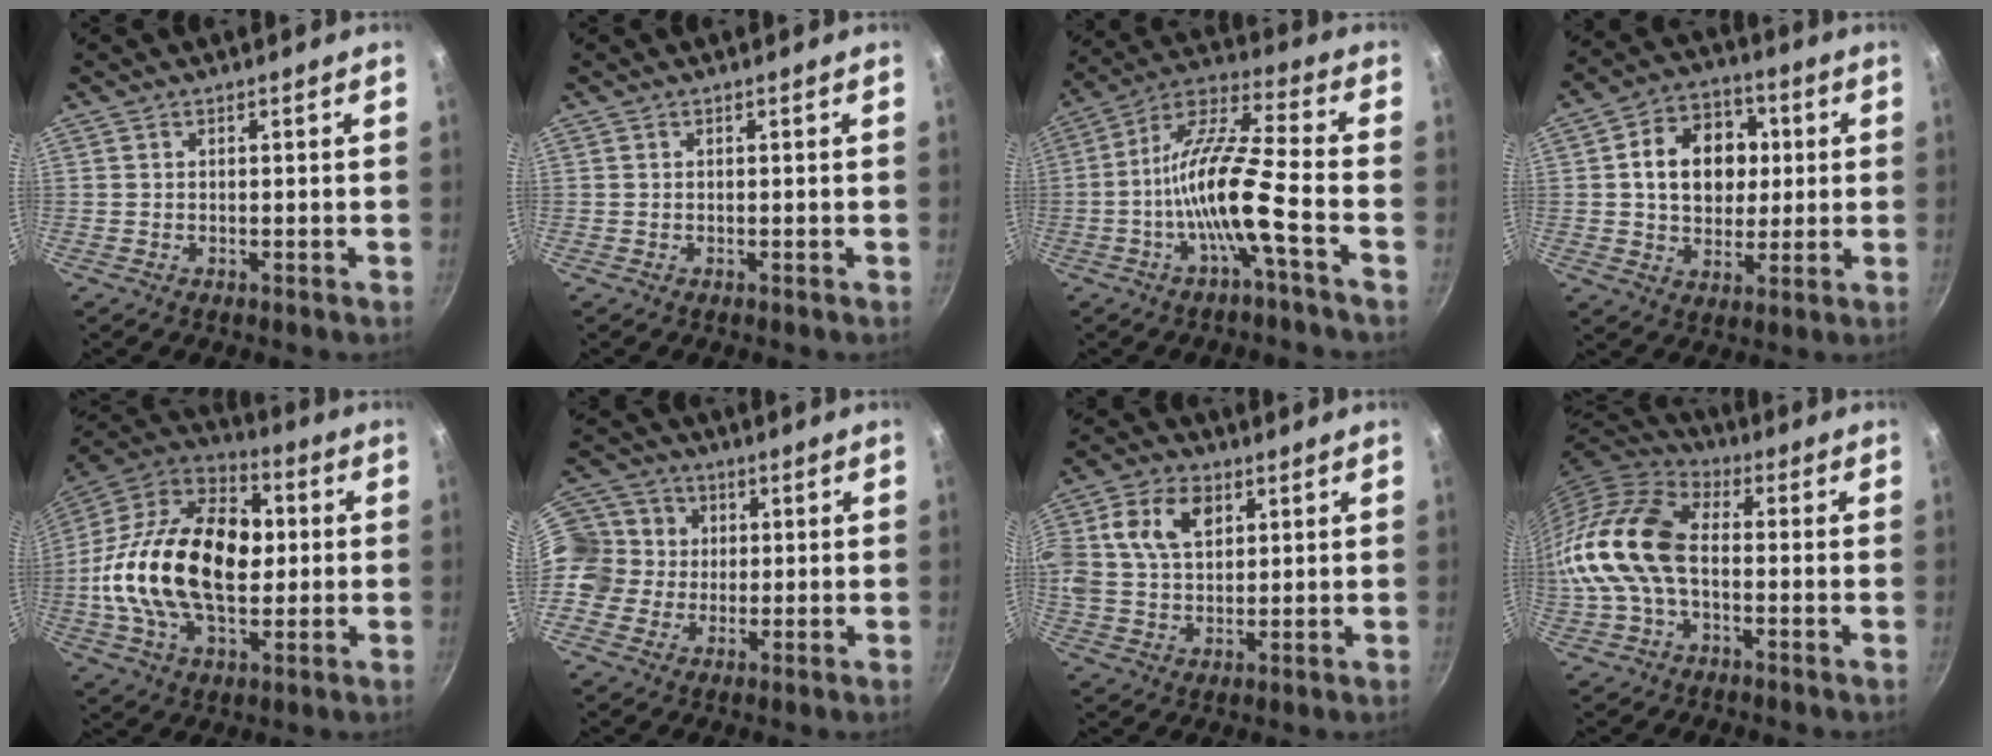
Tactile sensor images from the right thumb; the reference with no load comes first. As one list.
[{"total": 0.0}, {"total": 14.1, "force": [-4.4, 1.7, 13.3], "torque": [-0.251, 0.041, -0.096]}, {"total": 14.3, "force": [2.0, 11.2, 8.7], "torque": [-0.099, 0.014, 0.027]}, {"total": 27.5, "force": [0.5, 16.8, 21.8], "torque": [-0.372, 0.031, -0.007]}, {"total": 15.0, "force": [1.8, 13.6, 6.1], "torque": [-0.121, 0.025, 0.024]}, {"total": 14.0, "force": [4.4, 9.8, 9.0], "torque": [-0.171, 0.014, 0.075]}, {"total": 15.9, "force": [-1.3, 10.1, 12.2], "torque": [-0.233, 0.037, -0.040]}]